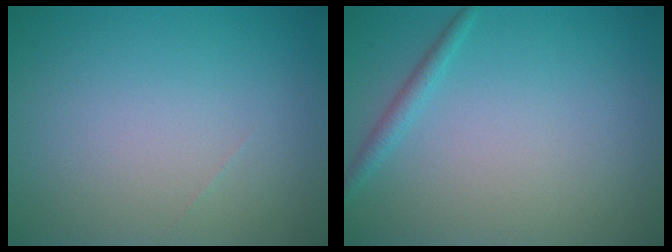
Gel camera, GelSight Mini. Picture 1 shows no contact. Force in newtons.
{"total": 1.2, "press": 1.2, "slide": 0.0}